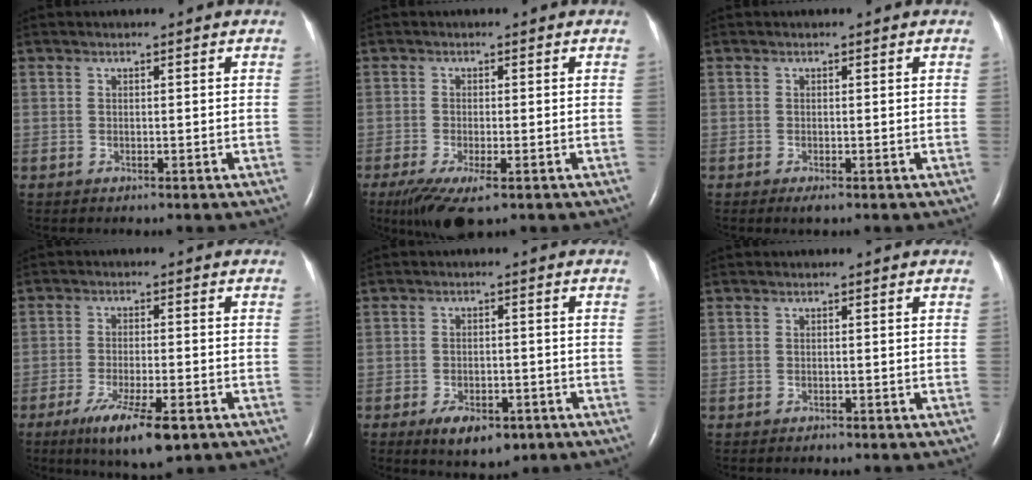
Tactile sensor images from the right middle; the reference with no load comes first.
{"total": 6.3, "force": [-3.6, 1.5, 5.0], "torque": [-0.091, -0.019, -0.060]}
{"total": 0.9, "force": [-0.6, 0.0, 0.7], "torque": [-0.014, -0.004, -0.010]}
{"total": 9.4, "force": [-5.5, 1.7, 7.4], "torque": [-0.131, -0.022, -0.085]}
{"total": 6.8, "force": [-4.2, 3.3, 4.3], "torque": [-0.068, -0.003, -0.057]}
{"total": 0.0}